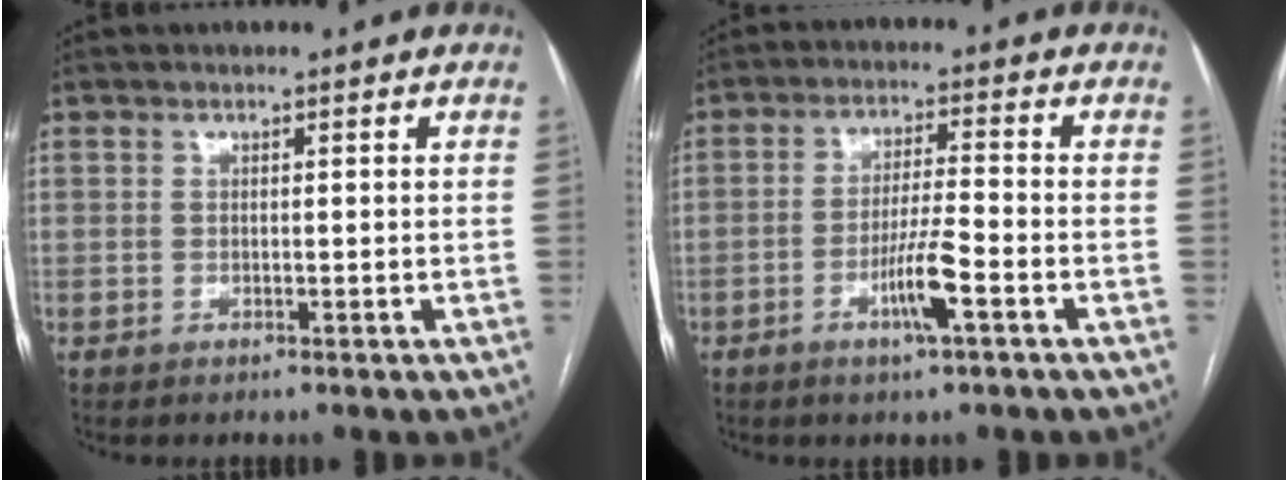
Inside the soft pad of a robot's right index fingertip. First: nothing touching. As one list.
[{"total": 6.6, "force": [-3.0, 0.1, 5.9], "torque": [-0.113, -0.005, -0.054]}]